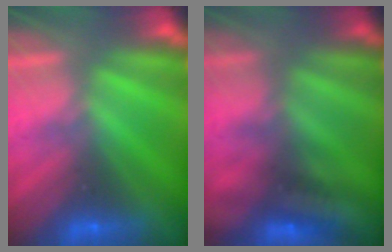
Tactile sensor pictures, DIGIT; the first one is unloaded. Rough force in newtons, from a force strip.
{"total": 2.4}